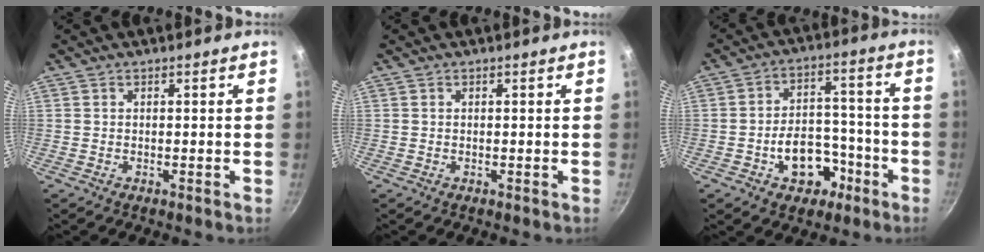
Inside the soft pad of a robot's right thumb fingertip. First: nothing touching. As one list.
[{"total": 0.0}, {"total": 11.3, "force": [-4.9, 7.9, 6.5], "torque": [-0.061, 0.049, -0.064]}]